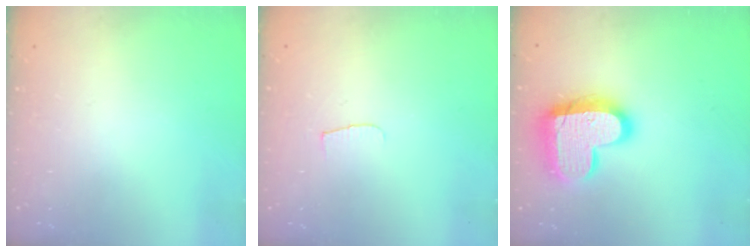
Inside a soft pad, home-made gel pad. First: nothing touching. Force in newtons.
{"total": 3.8, "press": 3.8, "slide": 0.4}
{"total": 18.3, "press": 18.2, "slide": 1.2}